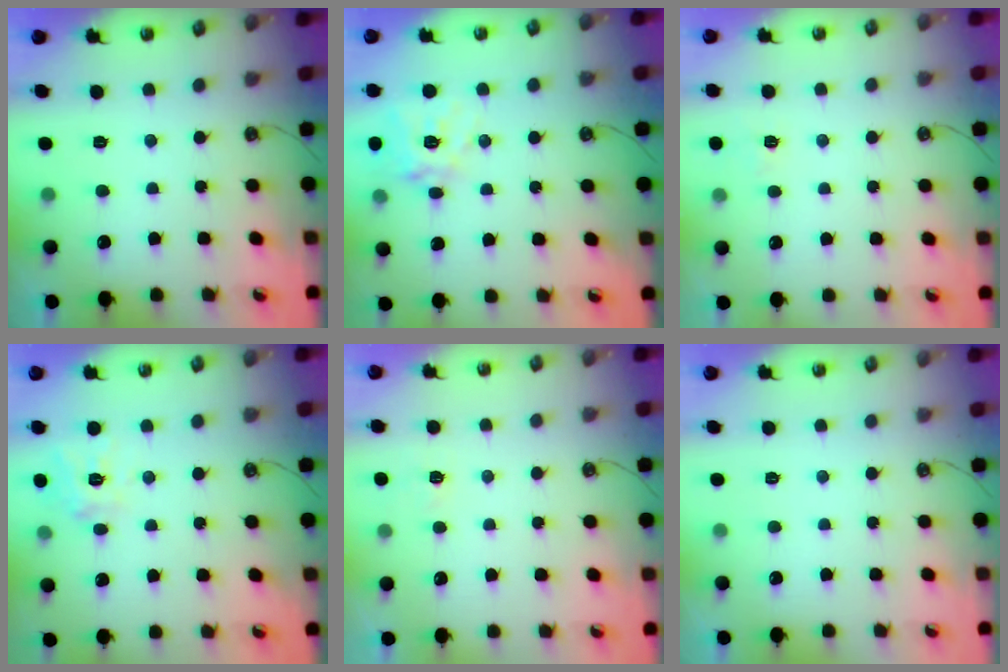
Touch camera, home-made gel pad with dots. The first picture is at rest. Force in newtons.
{"total": 14.2, "press": 14.1, "slide": 1.7}
{"total": 2.9, "press": 2.9, "slide": 0.4}
{"total": 10.3, "press": 10.2, "slide": 0.9}
{"total": 2.8, "press": 2.8, "slide": 0.4}
{"total": 0.0}